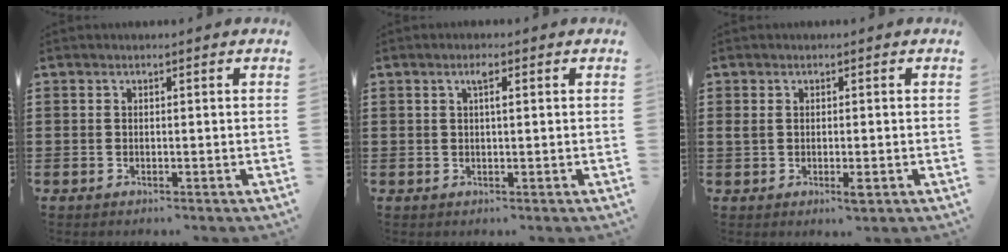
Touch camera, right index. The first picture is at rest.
{"total": 1.8, "force": [0.6, 0.3, 1.6], "torque": [-0.033, 0.005, 0.009]}
{"total": 2.1, "force": [-0.3, 0.7, 1.9], "torque": [-0.042, -0.003, -0.008]}